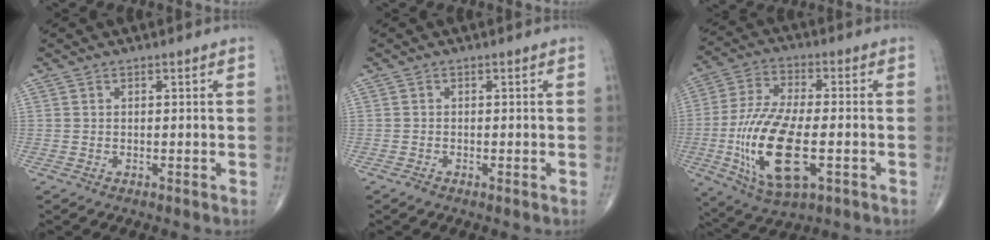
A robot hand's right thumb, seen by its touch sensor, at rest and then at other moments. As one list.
[{"total": 0.8, "force": [-0.5, 0.3, 0.5], "torque": [-0.014, -0.003, -0.012]}, {"total": 18.2, "force": [-4.0, 7.6, 16.1], "torque": [-0.329, 0.005, -0.063]}]